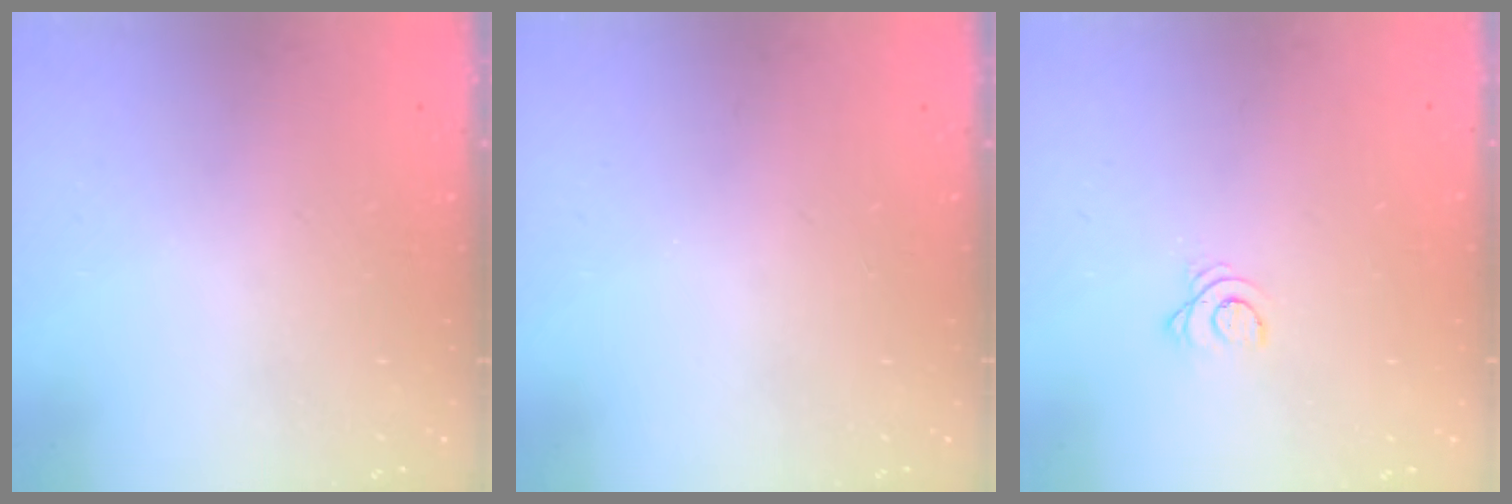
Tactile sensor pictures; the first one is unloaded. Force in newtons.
{"total": 0.0}
{"total": 2.7, "press": 2.7, "slide": 0.3}